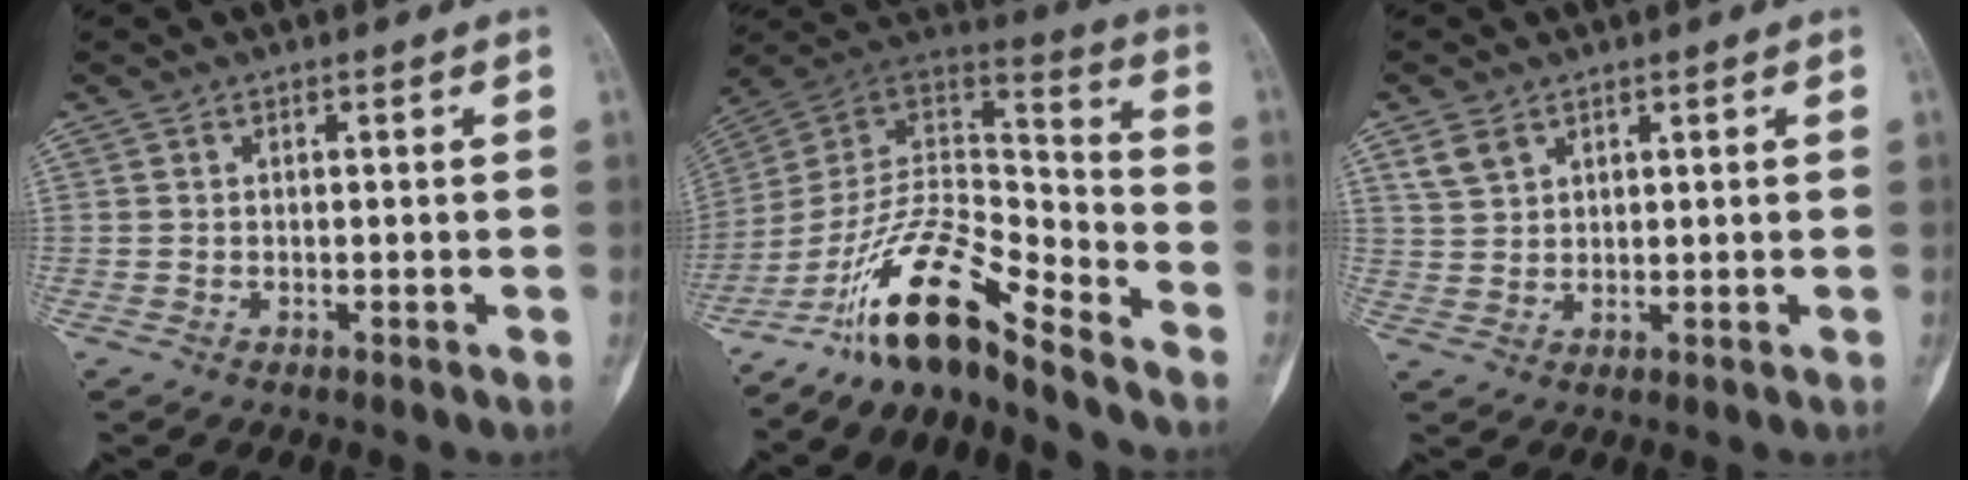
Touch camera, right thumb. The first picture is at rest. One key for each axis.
{"total": 16.9, "fx": -13.2, "fy": 4.1, "fz": 9.7, "tx": -0.162, "ty": 0.110, "tz": -0.243}
{"total": 3.9, "fx": 2.4, "fy": 2.6, "fz": 1.7, "tx": -0.027, "ty": -0.007, "tz": 0.055}